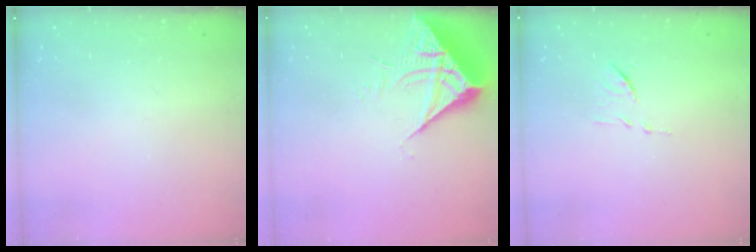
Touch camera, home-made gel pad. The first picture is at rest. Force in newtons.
{"total": 7.2, "press": 7.2, "slide": 0.8}
{"total": 8.2, "press": 8.2, "slide": 0.2}